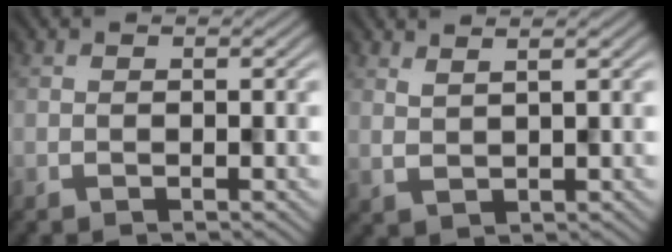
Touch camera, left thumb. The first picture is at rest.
{"total": 3.2, "force": [2.6, 0.6, 1.7], "torque": [-0.030, 0.009, 0.038]}